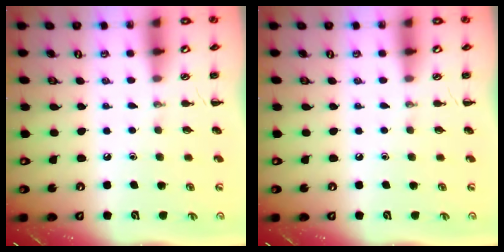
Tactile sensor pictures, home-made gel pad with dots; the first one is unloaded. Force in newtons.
{"total": 0.0}